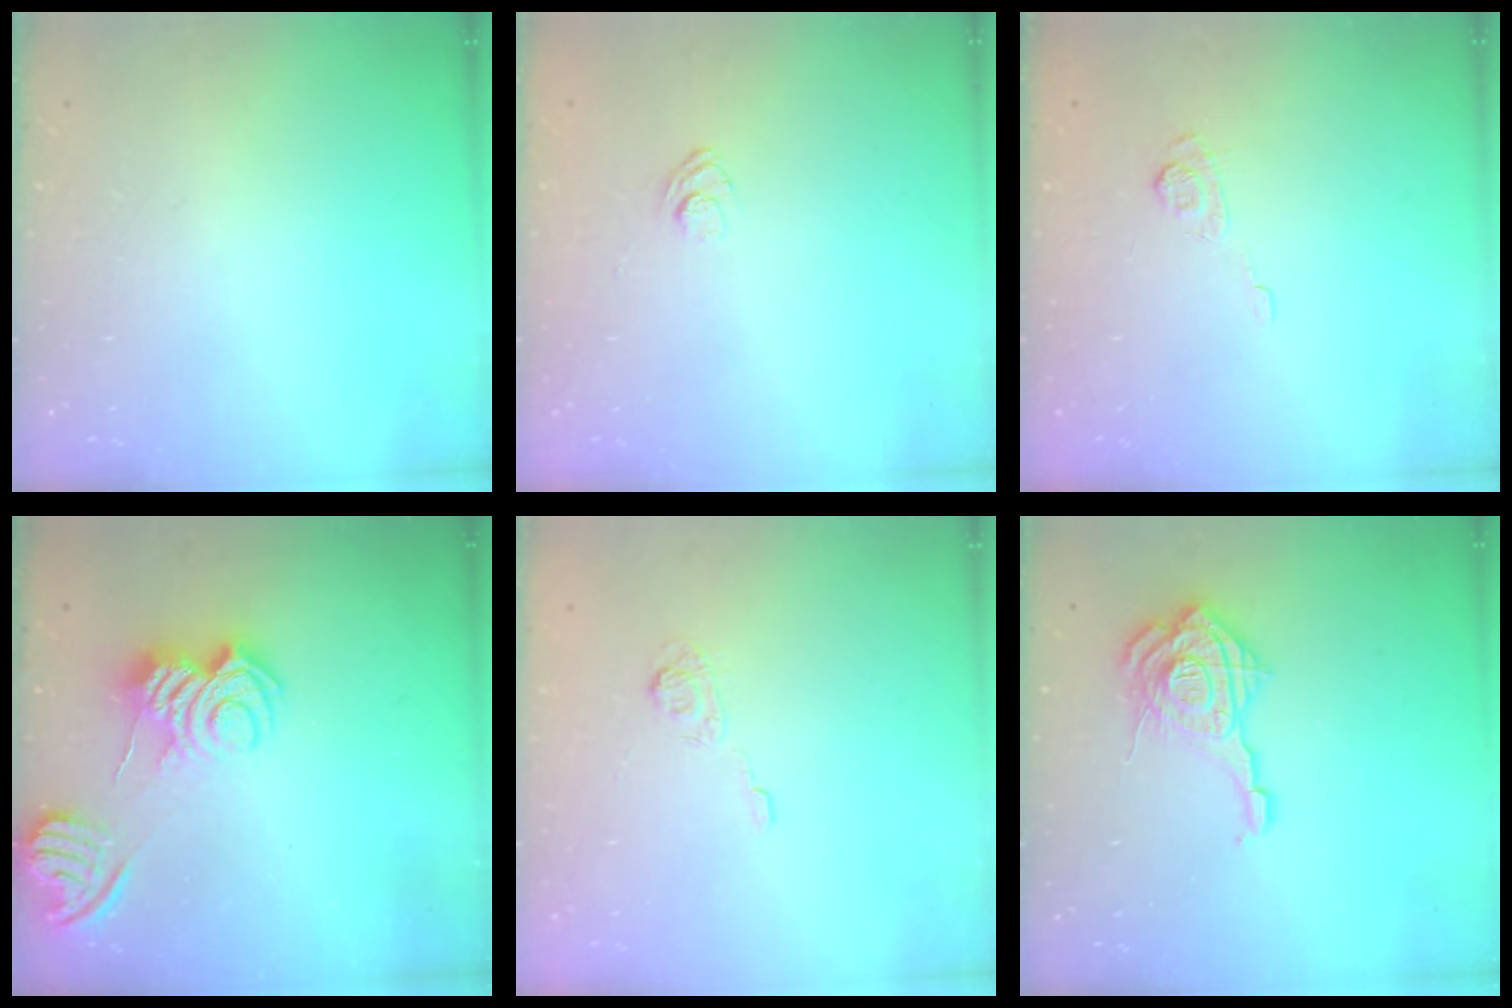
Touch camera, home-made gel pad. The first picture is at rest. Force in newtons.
{"total": 3.8, "press": 3.5, "slide": 1.4}
{"total": 8.2, "press": 8.0, "slide": 1.5}
{"total": 9.0, "press": 9.0, "slide": 0.7}
{"total": 3.3, "press": 2.9, "slide": 1.6}
{"total": 16.9, "press": 16.8, "slide": 1.7}